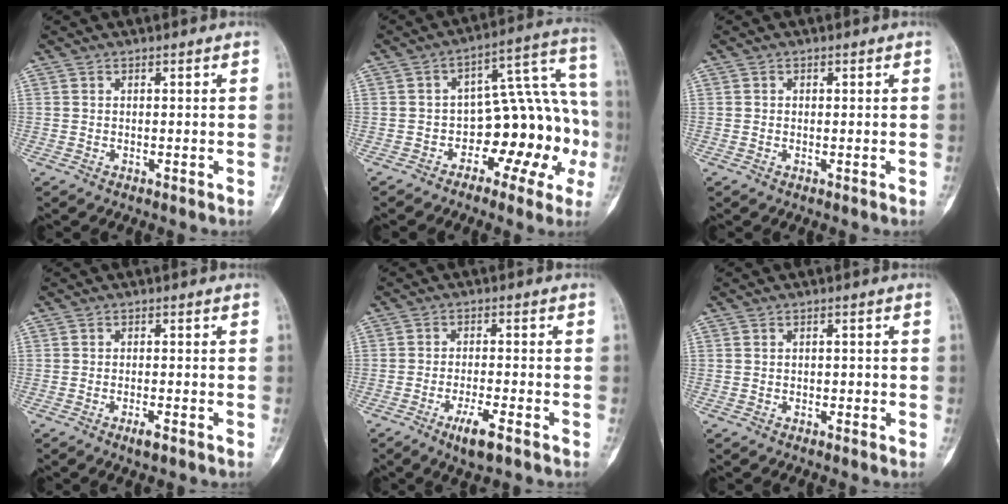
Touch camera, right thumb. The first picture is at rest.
{"total": 15.3, "force": [-4.7, 8.9, 11.6], "torque": [-0.093, 0.078, -0.061]}
{"total": 0.0}
{"total": 2.1, "force": [-1.3, 0.5, 1.6], "torque": [-0.030, 0.000, -0.024]}
{"total": 5.4, "force": [-3.2, 1.1, 4.3], "torque": [-0.085, 0.006, -0.054]}
{"total": 0.9, "force": [-0.2, 0.7, 0.4], "torque": [-0.004, 0.003, -0.003]}